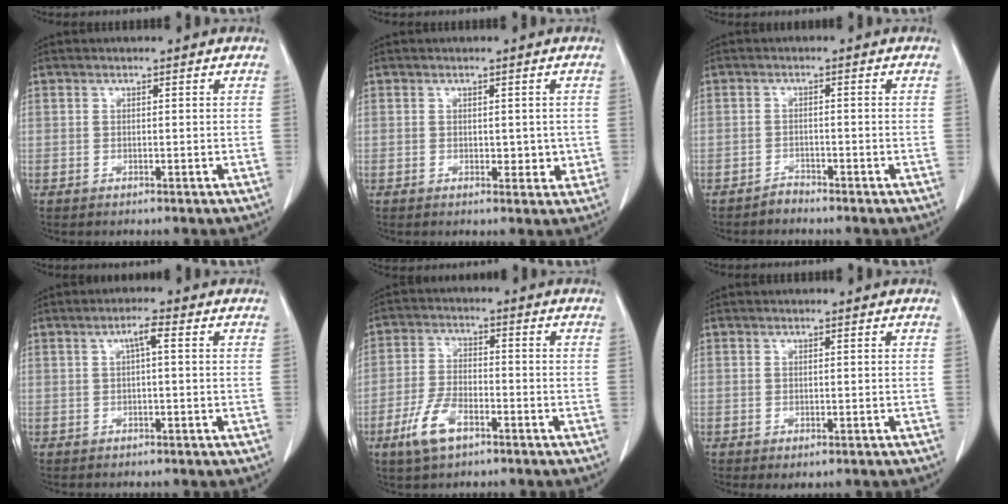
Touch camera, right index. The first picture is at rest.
{"total": 2.7, "force": [0.0, 1.8, 2.0], "torque": [-0.016, -0.002, 0.002]}
{"total": 1.3, "force": [-1.3, 0.1, -0.1], "torque": [0.006, -0.001, -0.023]}
{"total": 2.2, "force": [0.4, 0.2, 2.2], "torque": [-0.039, 0.005, 0.007]}
{"total": 7.3, "force": [-4.1, 3.0, 5.3], "torque": [-0.119, -0.003, -0.078]}
{"total": 1.6, "force": [-0.9, 0.5, 1.3], "torque": [-0.013, -0.005, -0.008]}